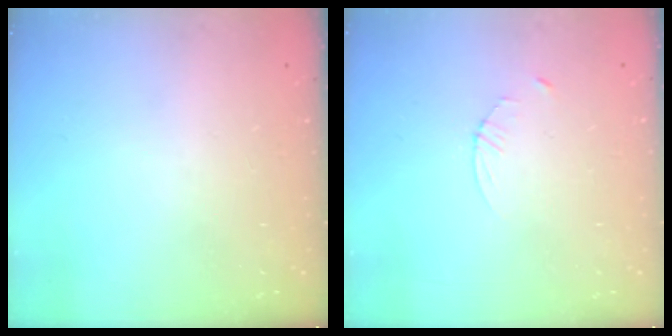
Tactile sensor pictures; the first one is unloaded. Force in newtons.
{"total": 2.3, "press": 2.3, "slide": 0.3}